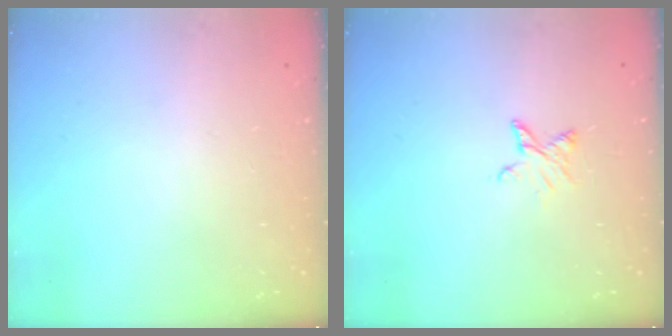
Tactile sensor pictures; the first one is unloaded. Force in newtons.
{"total": 4.5, "press": 4.5, "slide": 0.5}